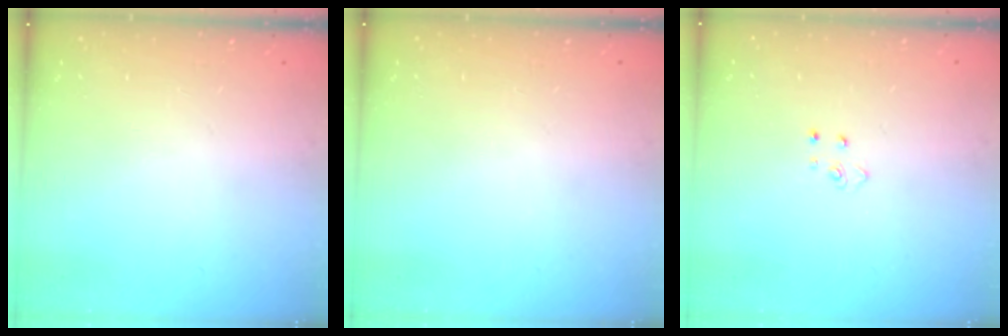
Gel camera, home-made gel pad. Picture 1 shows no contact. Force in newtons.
{"total": 0.0}
{"total": 2.6, "press": 2.6, "slide": 0.3}